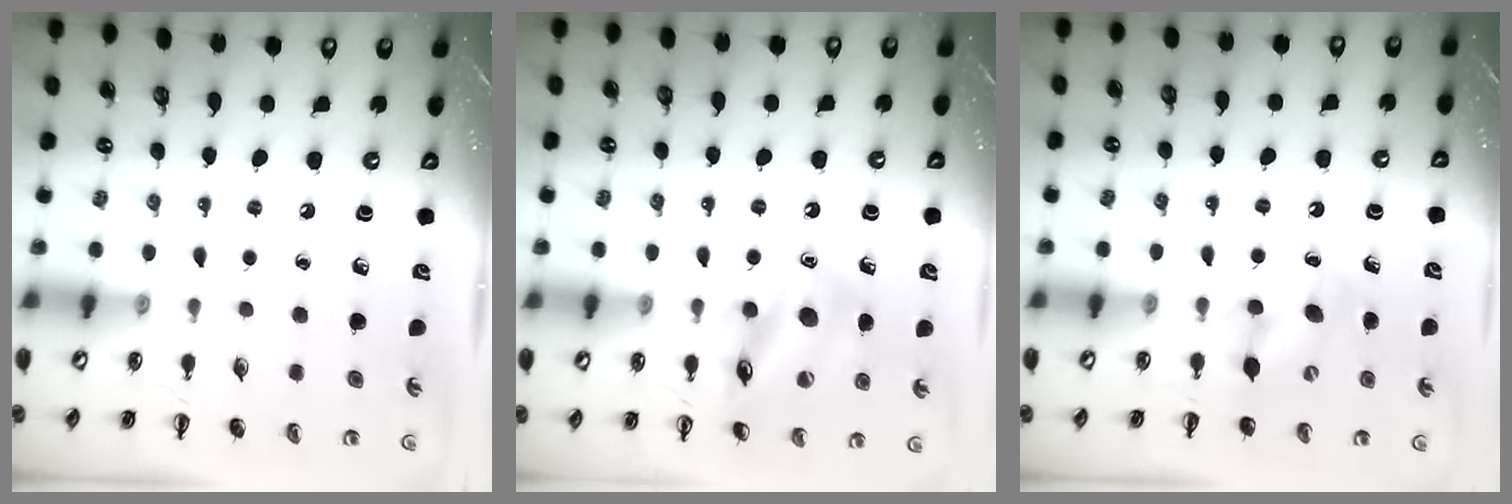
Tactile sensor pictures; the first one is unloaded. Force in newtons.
{"total": 14.5, "press": 14.4, "slide": 1.7}
{"total": 6.6, "press": 6.5, "slide": 1.5}